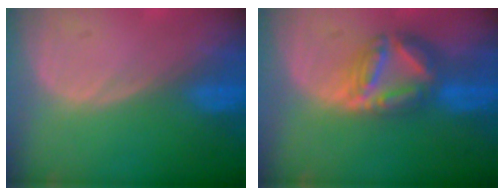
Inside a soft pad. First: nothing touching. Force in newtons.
{"total": 8.1, "press": 7.0, "slide": 4.0}